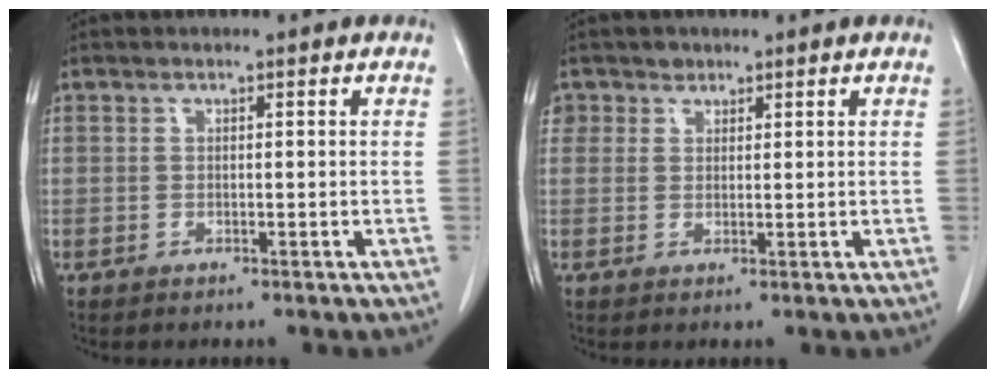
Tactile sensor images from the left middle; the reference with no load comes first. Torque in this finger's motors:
{"motor_torque": [0.00, -0.01, -0.02, -0.03]}